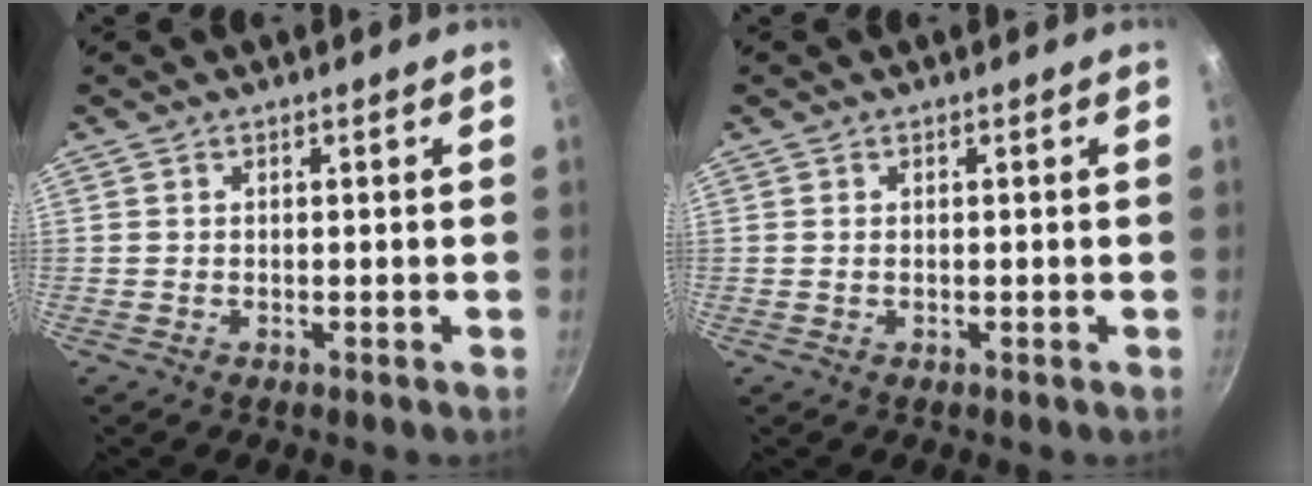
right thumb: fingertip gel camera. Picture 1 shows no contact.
{"total": 0.5, "force": [0.1, 0.3, 0.4], "torque": [-0.008, 0.001, 0.001]}